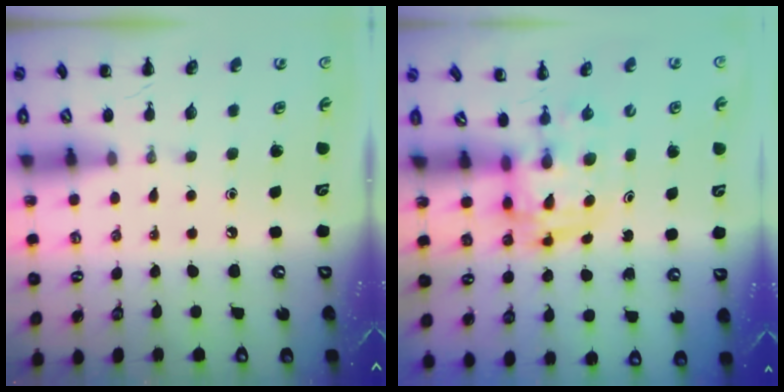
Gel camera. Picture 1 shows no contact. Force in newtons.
{"total": 3.0, "press": 3.0, "slide": 0.5}